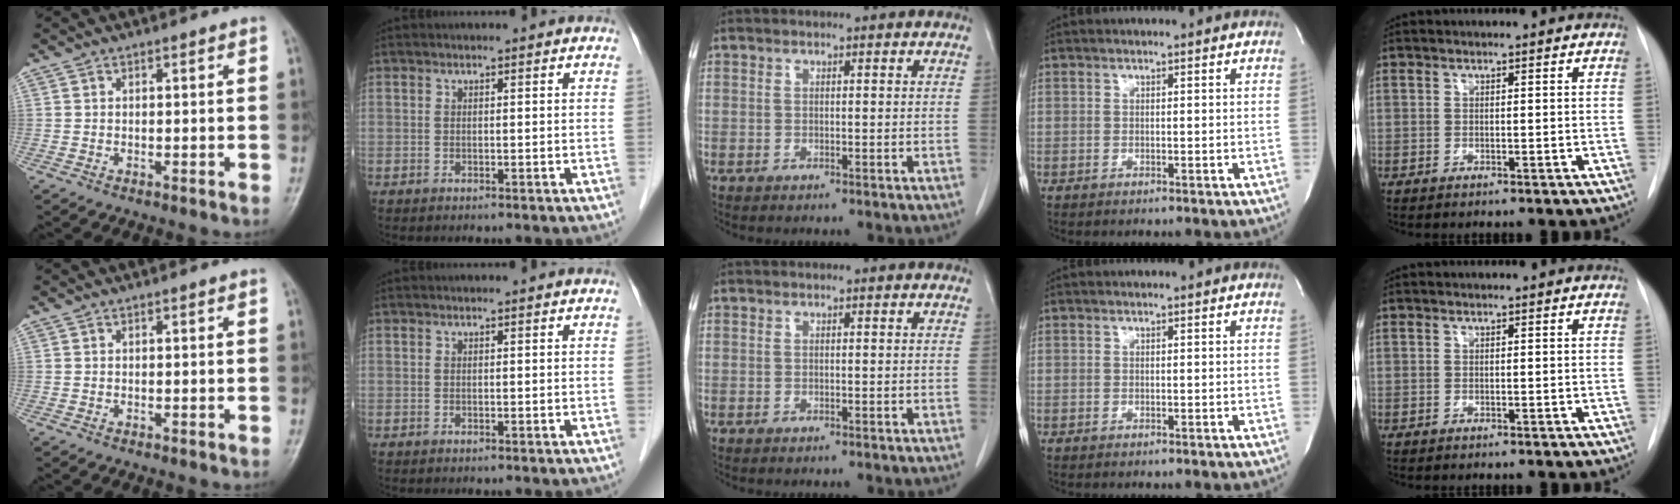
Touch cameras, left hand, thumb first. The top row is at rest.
{}